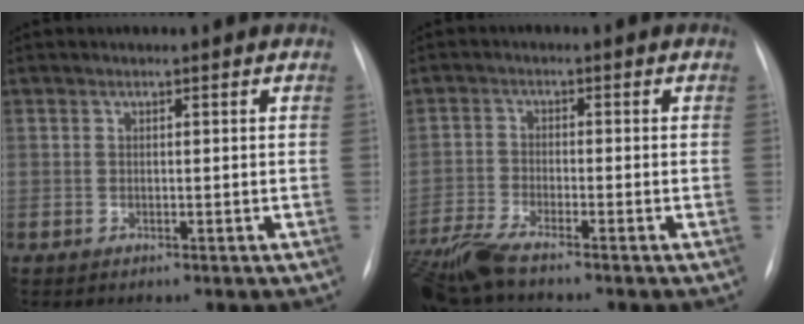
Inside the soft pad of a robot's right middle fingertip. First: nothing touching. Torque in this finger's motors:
{"motor_torque": [0.24, -0.23, 0.17, 0.11]}